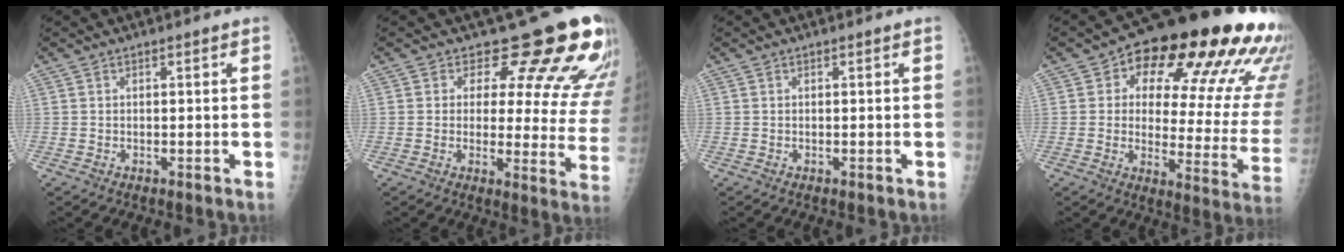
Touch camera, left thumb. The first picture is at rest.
{"total": 17.0, "force": [12.9, 7.0, 8.6], "torque": [-0.048, -0.087, 0.132]}
{"total": 0.0}
{"total": 26.1, "force": [12.6, 10.7, 20.1], "torque": [-0.223, -0.018, 0.167]}